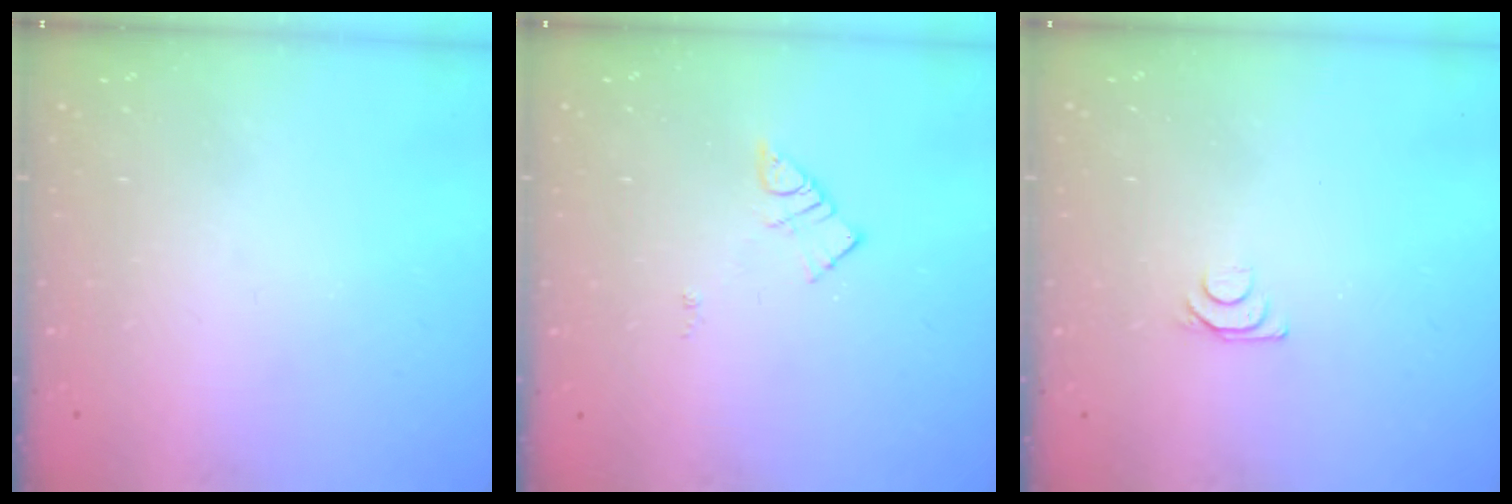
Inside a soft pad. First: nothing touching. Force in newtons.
{"total": 5.3, "press": 5.2, "slide": 0.6}
{"total": 5.1, "press": 5.0, "slide": 0.7}